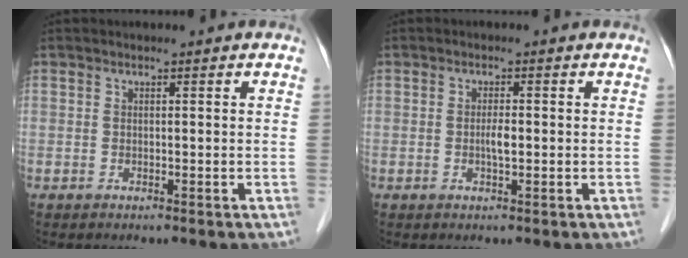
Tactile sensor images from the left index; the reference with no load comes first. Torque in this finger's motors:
{"motor_torque": [0.50, 0.40, 0.06, 0.03]}